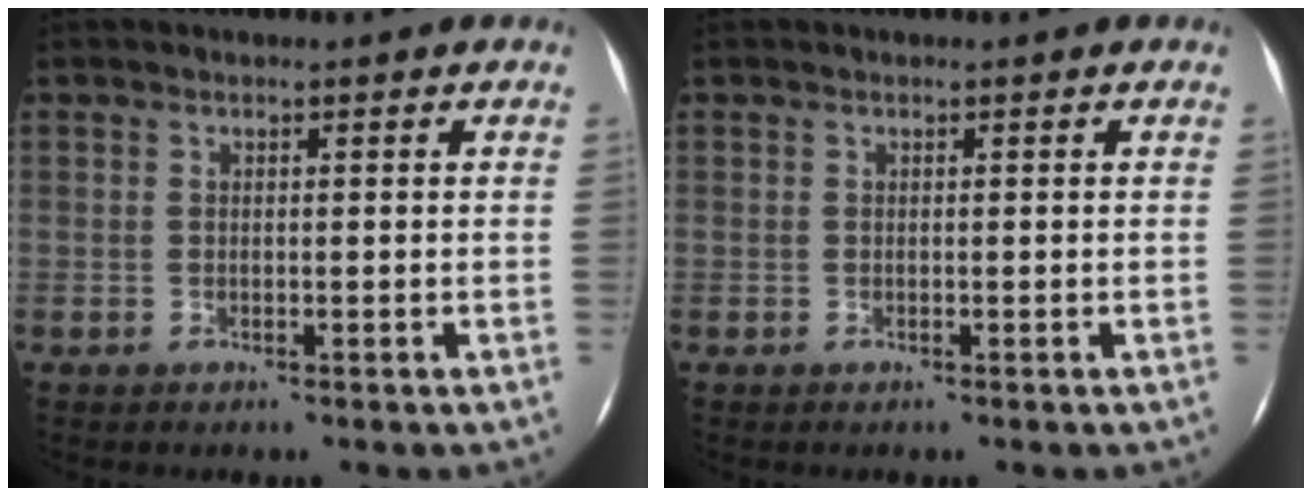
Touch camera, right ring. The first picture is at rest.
{"total": 0.0}